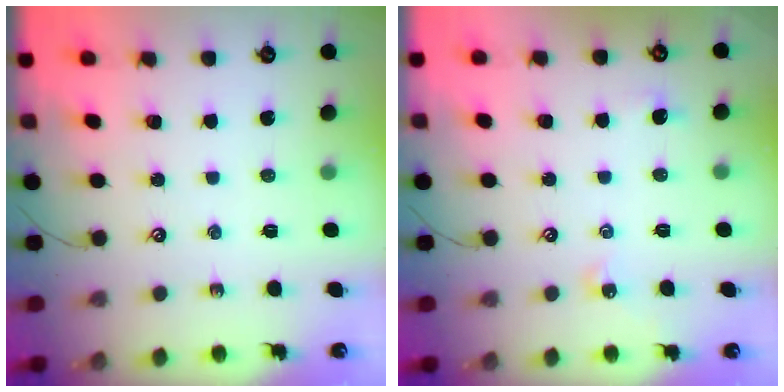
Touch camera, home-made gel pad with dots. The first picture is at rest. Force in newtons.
{"total": 2.6, "press": 2.6, "slide": 0.5}